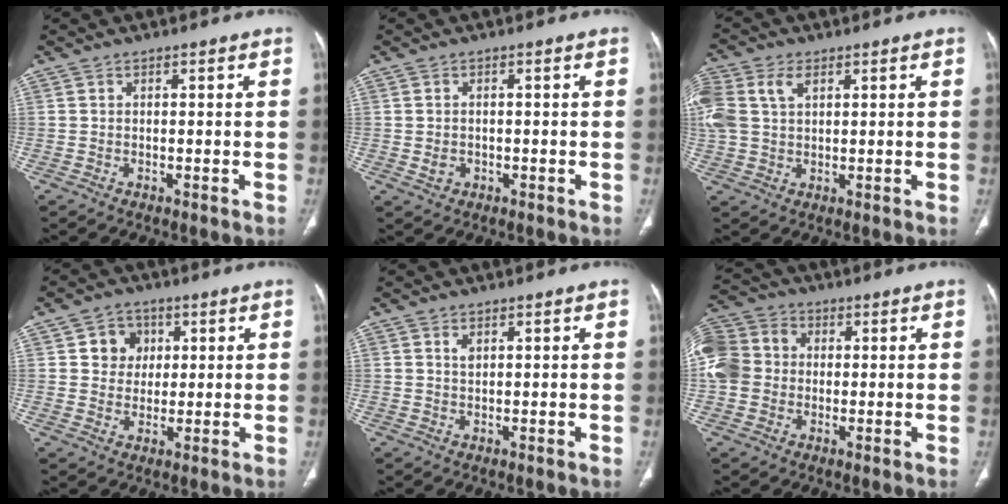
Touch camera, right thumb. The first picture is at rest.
{"total": 2.0, "force": [-0.4, 1.6, 1.0], "torque": [-0.018, 0.005, -0.001]}
{"total": 12.3, "force": [4.4, 8.3, 8.0], "torque": [-0.222, 0.017, 0.088]}
{"total": 5.9, "force": [1.7, 5.3, 2.0], "torque": [0.001, 0.000, 0.025]}
{"total": 1.3, "force": [0.7, 0.7, 0.8], "torque": [-0.010, -0.003, 0.014]}
{"total": 12.4, "force": [0.6, 10.5, 6.5], "torque": [-0.140, 0.030, 0.005]}